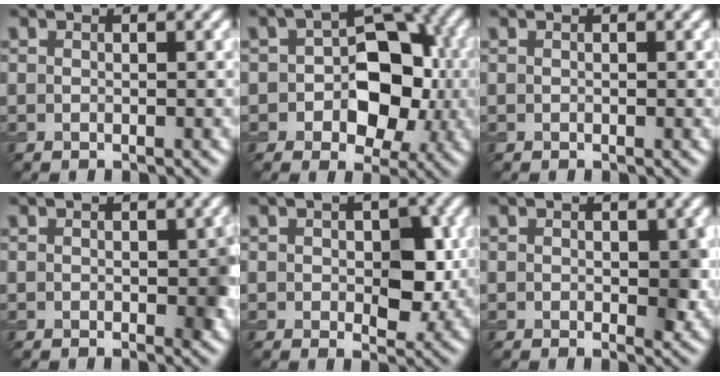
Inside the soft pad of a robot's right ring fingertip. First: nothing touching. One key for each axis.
{"total": 8.2, "fx": -0.8, "fy": 5.4, "fz": 6.1, "tx": -0.070, "ty": 0.008, "tz": -0.017}
{"total": 0.0}
{"total": 2.5, "fx": -0.2, "fy": 1.1, "fz": 2.2, "tx": -0.024, "ty": -0.002, "tz": -0.001}
{"total": 4.6, "fx": 0.1, "fy": 2.6, "fz": 3.8, "tx": -0.055, "ty": -0.004, "tz": 0.006}
{"total": 2.6, "fx": 0.1, "fy": 1.4, "fz": 2.2, "tx": -0.027, "ty": -0.004, "tz": 0.003}